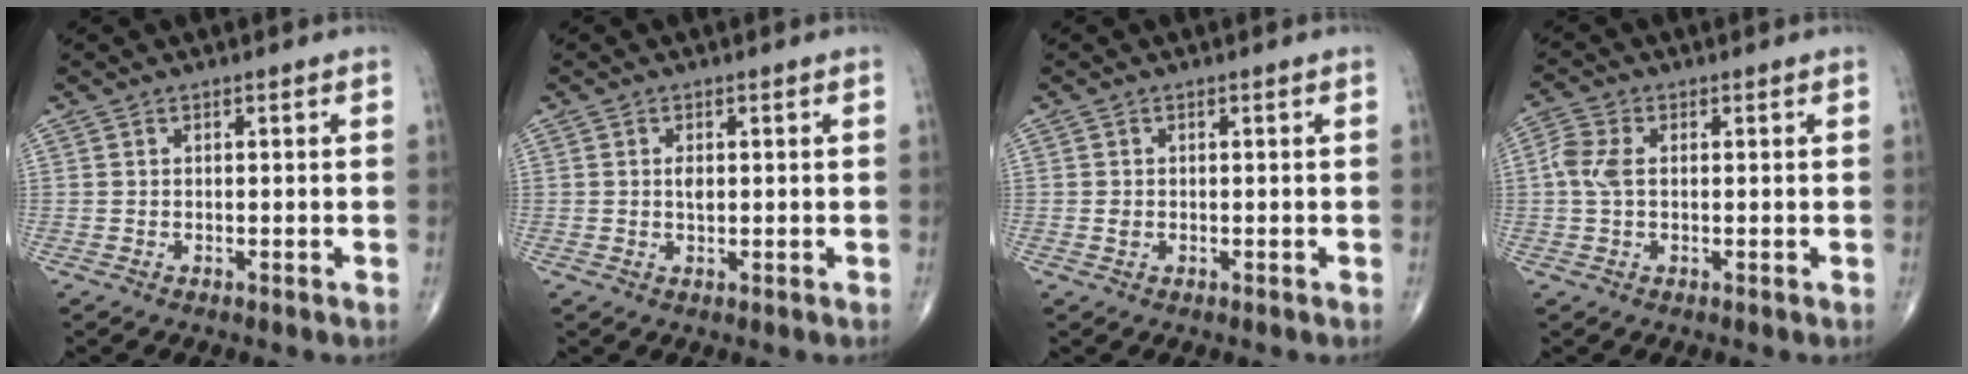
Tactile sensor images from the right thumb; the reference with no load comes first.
{"total": 1.7, "force": [0.2, 0.9, 1.4], "torque": [-0.025, -0.001, 0.003]}
{"total": 0.9, "force": [-0.1, 0.7, 0.4], "torque": [-0.006, 0.001, -0.001]}
{"total": 4.4, "force": [0.3, 2.6, 3.6], "torque": [-0.099, 0.011, -0.001]}